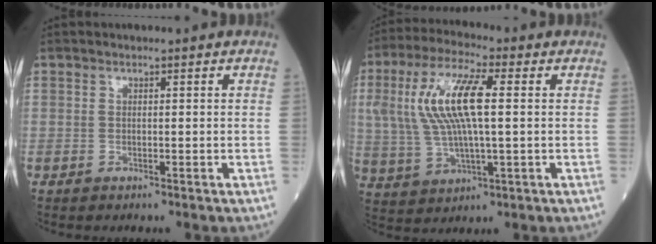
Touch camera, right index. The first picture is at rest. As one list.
[{"total": 12.8, "force": [2.1, 3.2, 12.2], "torque": [-0.266, 0.018, 0.040]}]